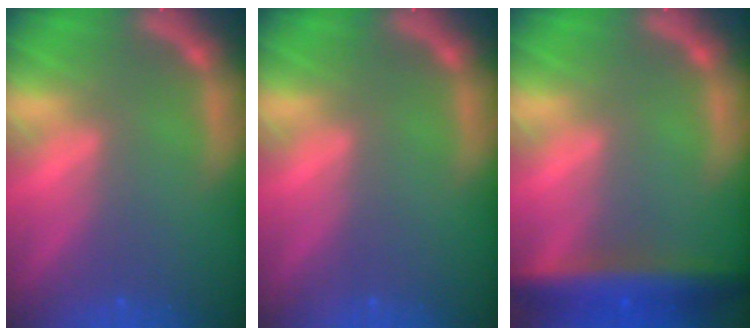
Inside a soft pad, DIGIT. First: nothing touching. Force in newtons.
{"total": 0.0}
{"total": 6.5}